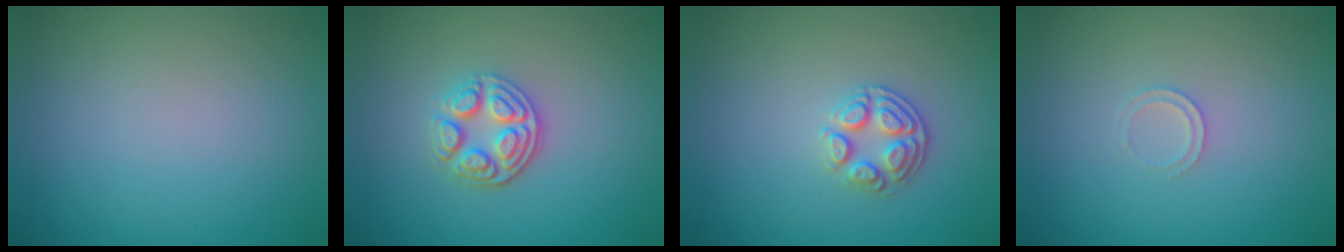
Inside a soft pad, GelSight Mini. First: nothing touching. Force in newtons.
{"total": 3.5, "press": 3.0, "slide": 1.8}
{"total": 2.8, "press": 2.6, "slide": 1.2}
{"total": 0.9, "press": 0.9, "slide": 0.1}